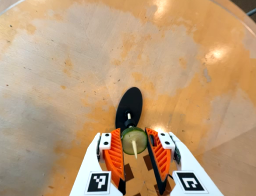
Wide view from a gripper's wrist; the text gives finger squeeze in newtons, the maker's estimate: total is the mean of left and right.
{"total": 9.4, "left": 9.2, "right": 9.5}